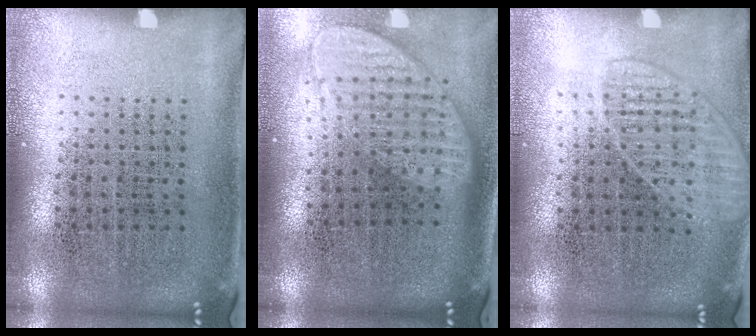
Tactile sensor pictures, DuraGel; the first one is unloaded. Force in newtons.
{"total": 2.0, "press": 1.6, "slide": 1.2}
{"total": 1.4, "press": 1.3, "slide": 0.6}